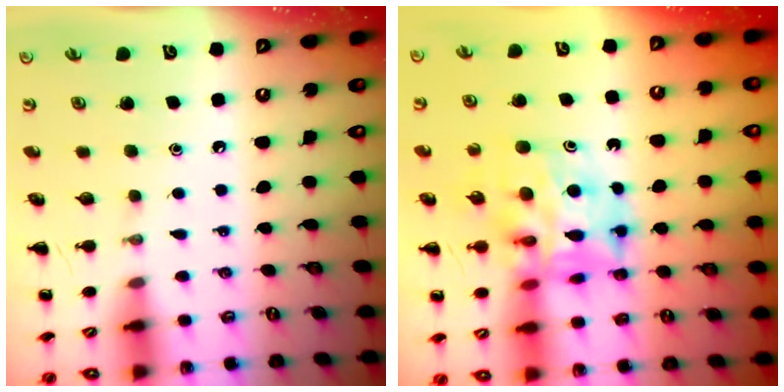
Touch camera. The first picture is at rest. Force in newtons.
{"total": 13.5, "press": 12.9, "slide": 4.0}